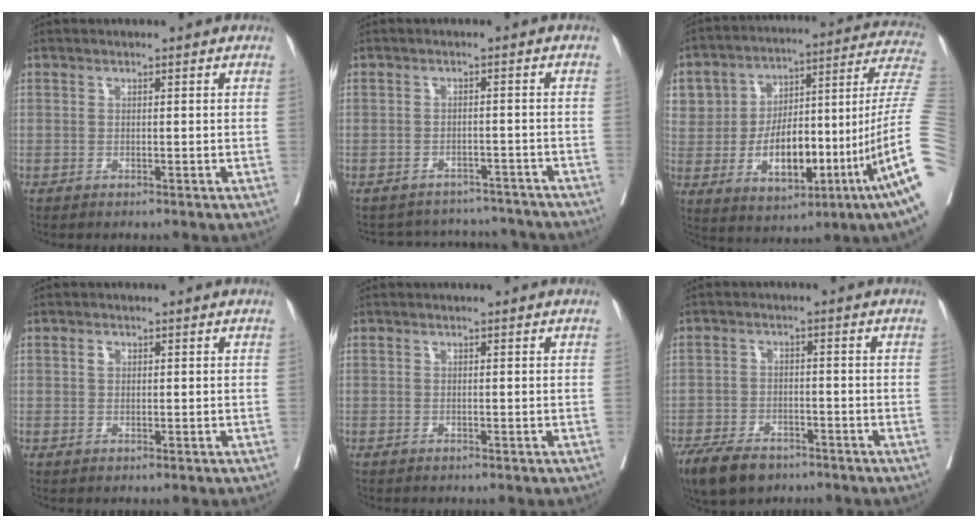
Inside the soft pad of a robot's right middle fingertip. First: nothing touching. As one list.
[{"total": 9.6, "force": [-9.3, 2.4, 0.2], "torque": [0.001, 0.025, -0.110]}, {"total": 31.1, "force": [-3.7, 6.5, 30.2], "torque": [-0.496, 0.027, -0.059]}, {"total": 1.1, "force": [0.4, 0.7, 0.7], "torque": [-0.012, 0.001, 0.007]}, {"total": 0.0}, {"total": 8.7, "force": [-6.4, 4.1, 4.1], "torque": [-0.075, -0.007, -0.105]}]